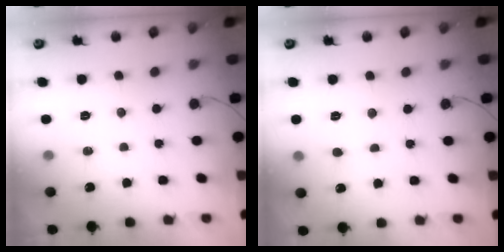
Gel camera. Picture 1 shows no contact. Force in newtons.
{"total": 2.9, "press": 2.9, "slide": 0.3}